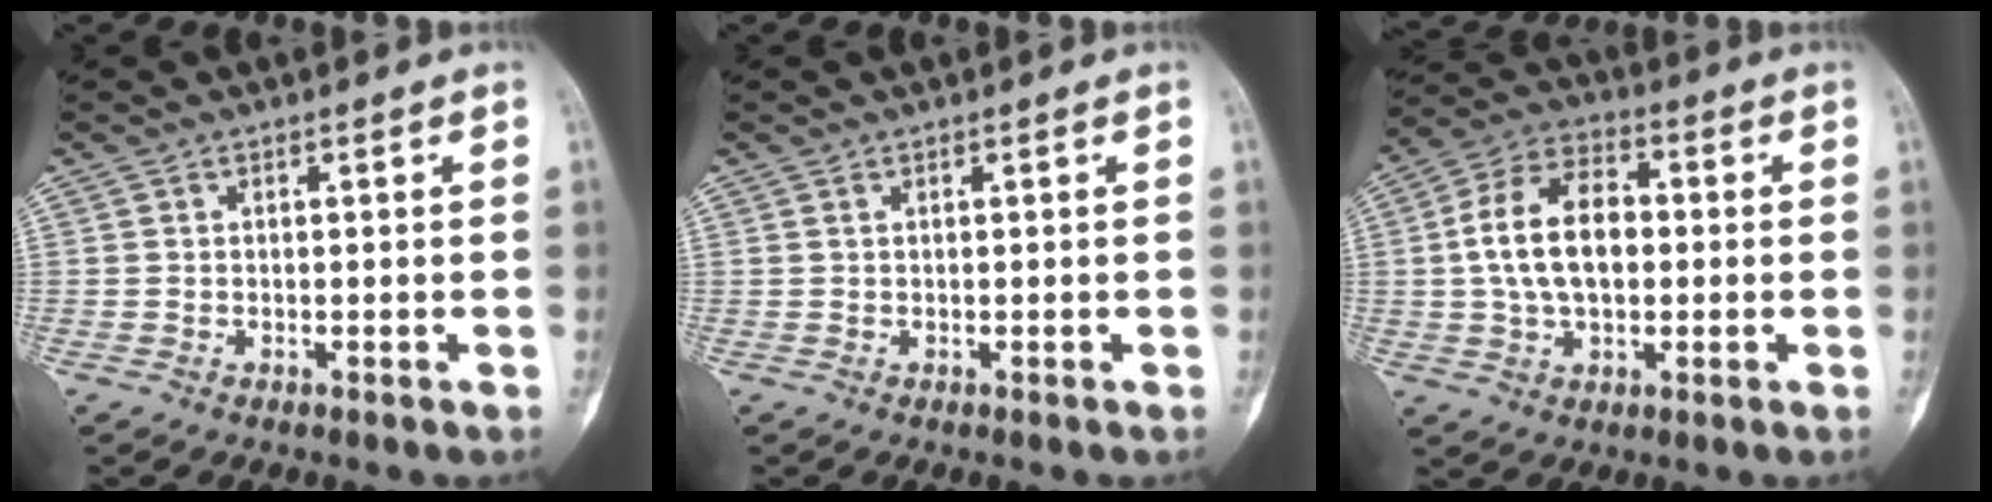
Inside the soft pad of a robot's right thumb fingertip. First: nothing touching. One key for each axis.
{"total": 0.0}
{"total": 13.7, "fx": 0.6, "fy": 8.4, "fz": 10.8, "tx": -0.187, "ty": 0.023, "tz": 0.004}